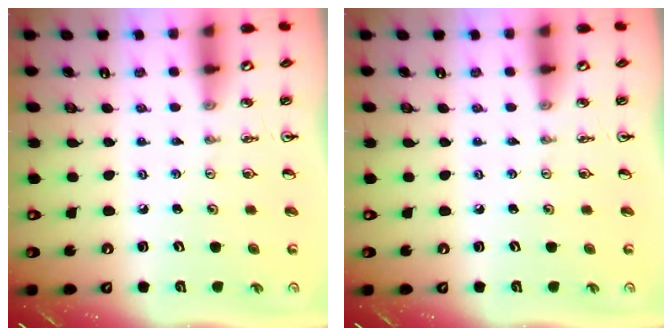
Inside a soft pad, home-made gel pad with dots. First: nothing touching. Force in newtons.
{"total": 0.0}